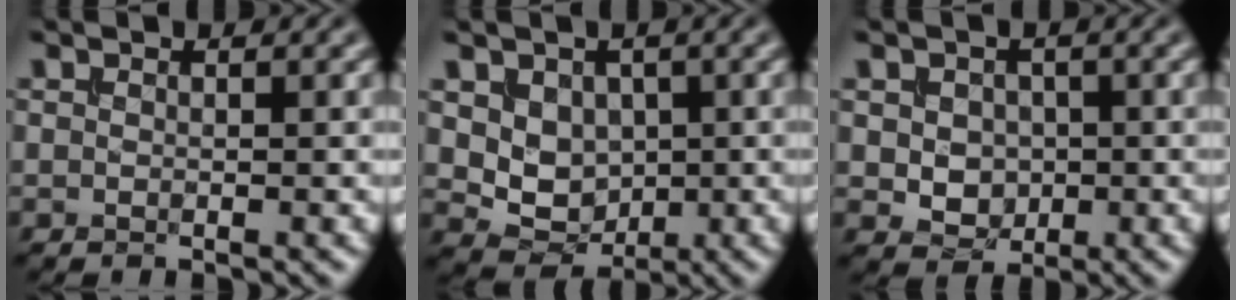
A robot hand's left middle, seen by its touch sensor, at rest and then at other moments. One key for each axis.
{"total": 4.3, "fx": 0.8, "fy": 3.6, "fz": 2.3, "tx": -0.045, "ty": -0.011, "tz": 0.019}
{"total": 2.9, "fx": -0.1, "fy": 2.4, "fz": 1.6, "tx": -0.029, "ty": -0.004, "tz": -0.001}